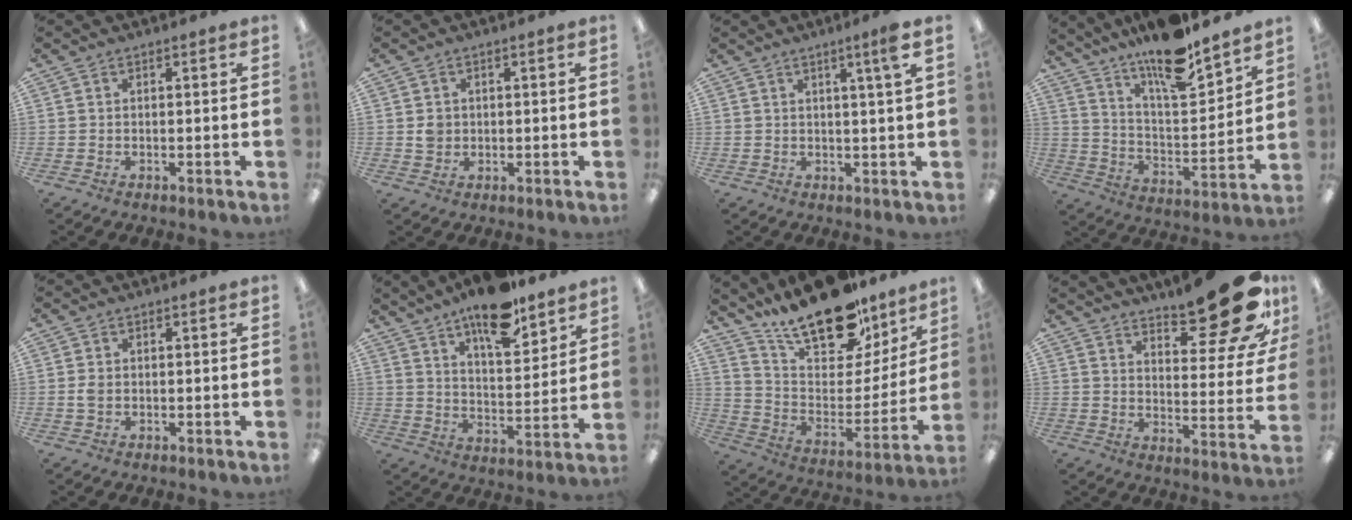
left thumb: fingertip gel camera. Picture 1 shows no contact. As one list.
[{"total": 2.6, "force": [0.4, 2.3, 1.1], "torque": [-0.007, -0.002, 0.003]}, {"total": 4.4, "force": [2.5, -0.3, 3.7], "torque": [-0.059, -0.008, 0.035]}, {"total": 15.5, "force": [13.3, 2.8, 7.4], "torque": [-0.136, -0.096, 0.226]}, {"total": 1.8, "force": [0.0, 1.2, 1.4], "torque": [-0.027, 0.003, -0.001]}, {"total": 14.4, "force": [11.1, 4.7, 7.9], "torque": [-0.119, -0.069, 0.189]}, {"total": 23.4, "force": [17.9, 10.0, 11.1], "torque": [-0.172, -0.121, 0.313]}, {"total": 19.8, "force": [14.5, 6.0, 12.0], "torque": [-0.154, -0.104, 0.235]}]